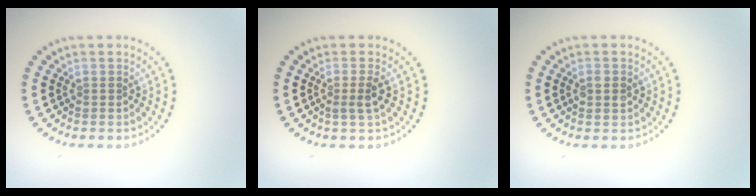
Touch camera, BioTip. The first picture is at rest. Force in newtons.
{"total": 1.6, "press": 1.2, "slide": 1.0}
{"total": 1.3, "press": 1.3, "slide": 0.1}